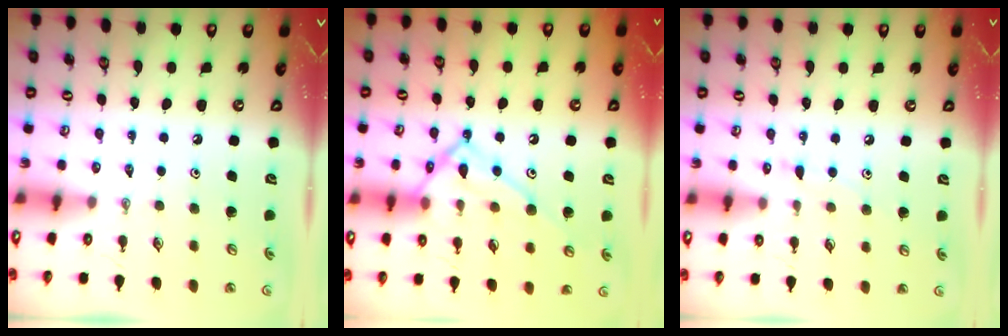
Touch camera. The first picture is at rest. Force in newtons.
{"total": 15.0, "press": 15.0, "slide": 1.2}
{"total": 6.0, "press": 6.0, "slide": 0.6}